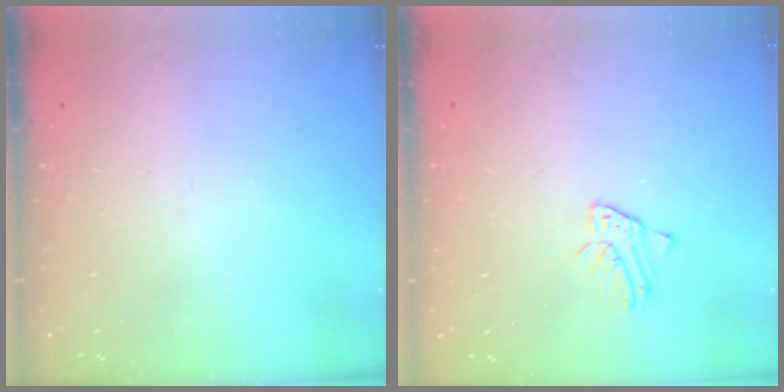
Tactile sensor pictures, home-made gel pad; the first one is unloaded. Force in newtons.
{"total": 1.7, "press": 1.6, "slide": 0.1}